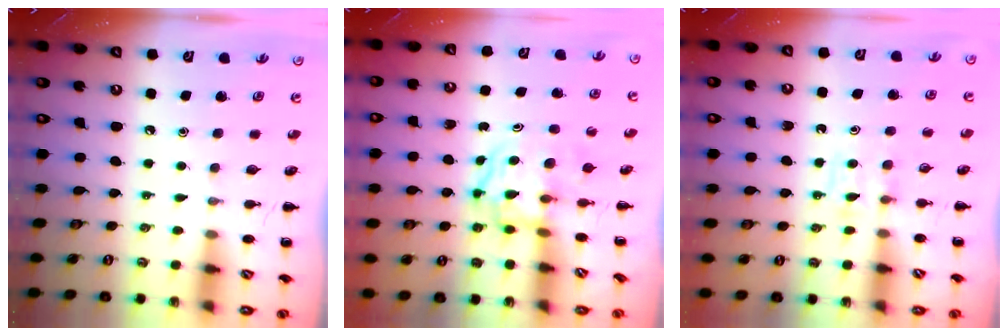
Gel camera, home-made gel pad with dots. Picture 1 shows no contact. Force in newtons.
{"total": 3.6, "press": 3.6, "slide": 0.4}
{"total": 4.1, "press": 3.8, "slide": 1.5}